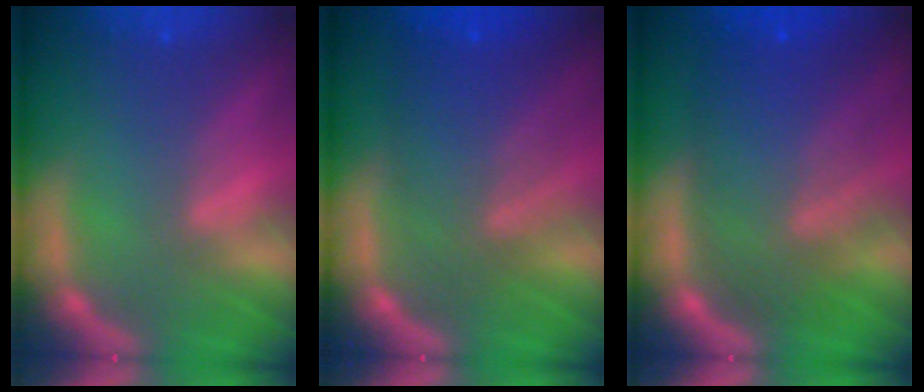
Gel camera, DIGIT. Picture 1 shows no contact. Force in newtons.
{"total": 7.6}
{"total": 10.0}